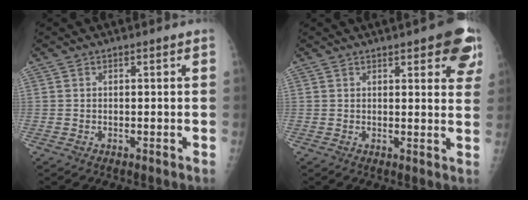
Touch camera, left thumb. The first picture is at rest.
{"total": 10.3, "force": [6.0, 3.4, 7.6], "torque": [-0.057, -0.019, 0.063]}